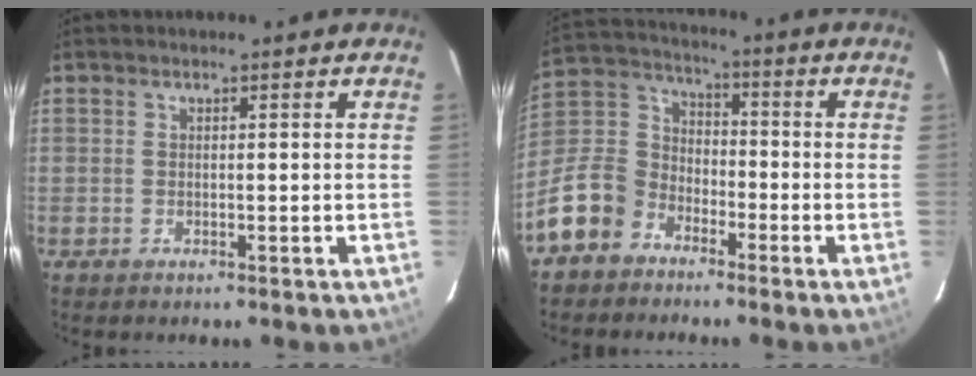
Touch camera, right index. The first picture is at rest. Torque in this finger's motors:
{"motor_torque": [0.34, -0.35, -0.56, -0.21]}